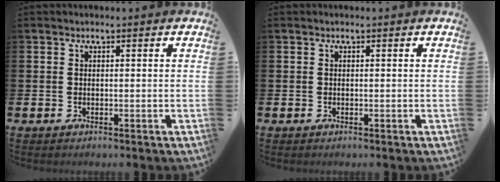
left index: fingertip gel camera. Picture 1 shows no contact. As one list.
[{"total": 0.0}]